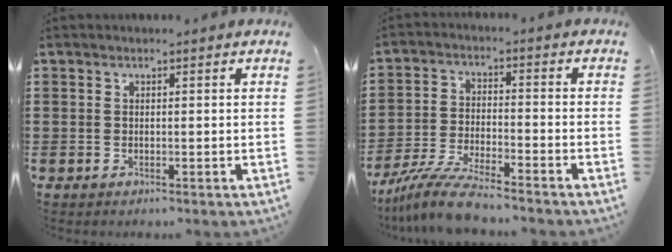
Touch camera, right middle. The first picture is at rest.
{"total": 8.2, "force": [-7.3, 0.3, 3.7], "torque": [-0.083, -0.005, -0.142]}